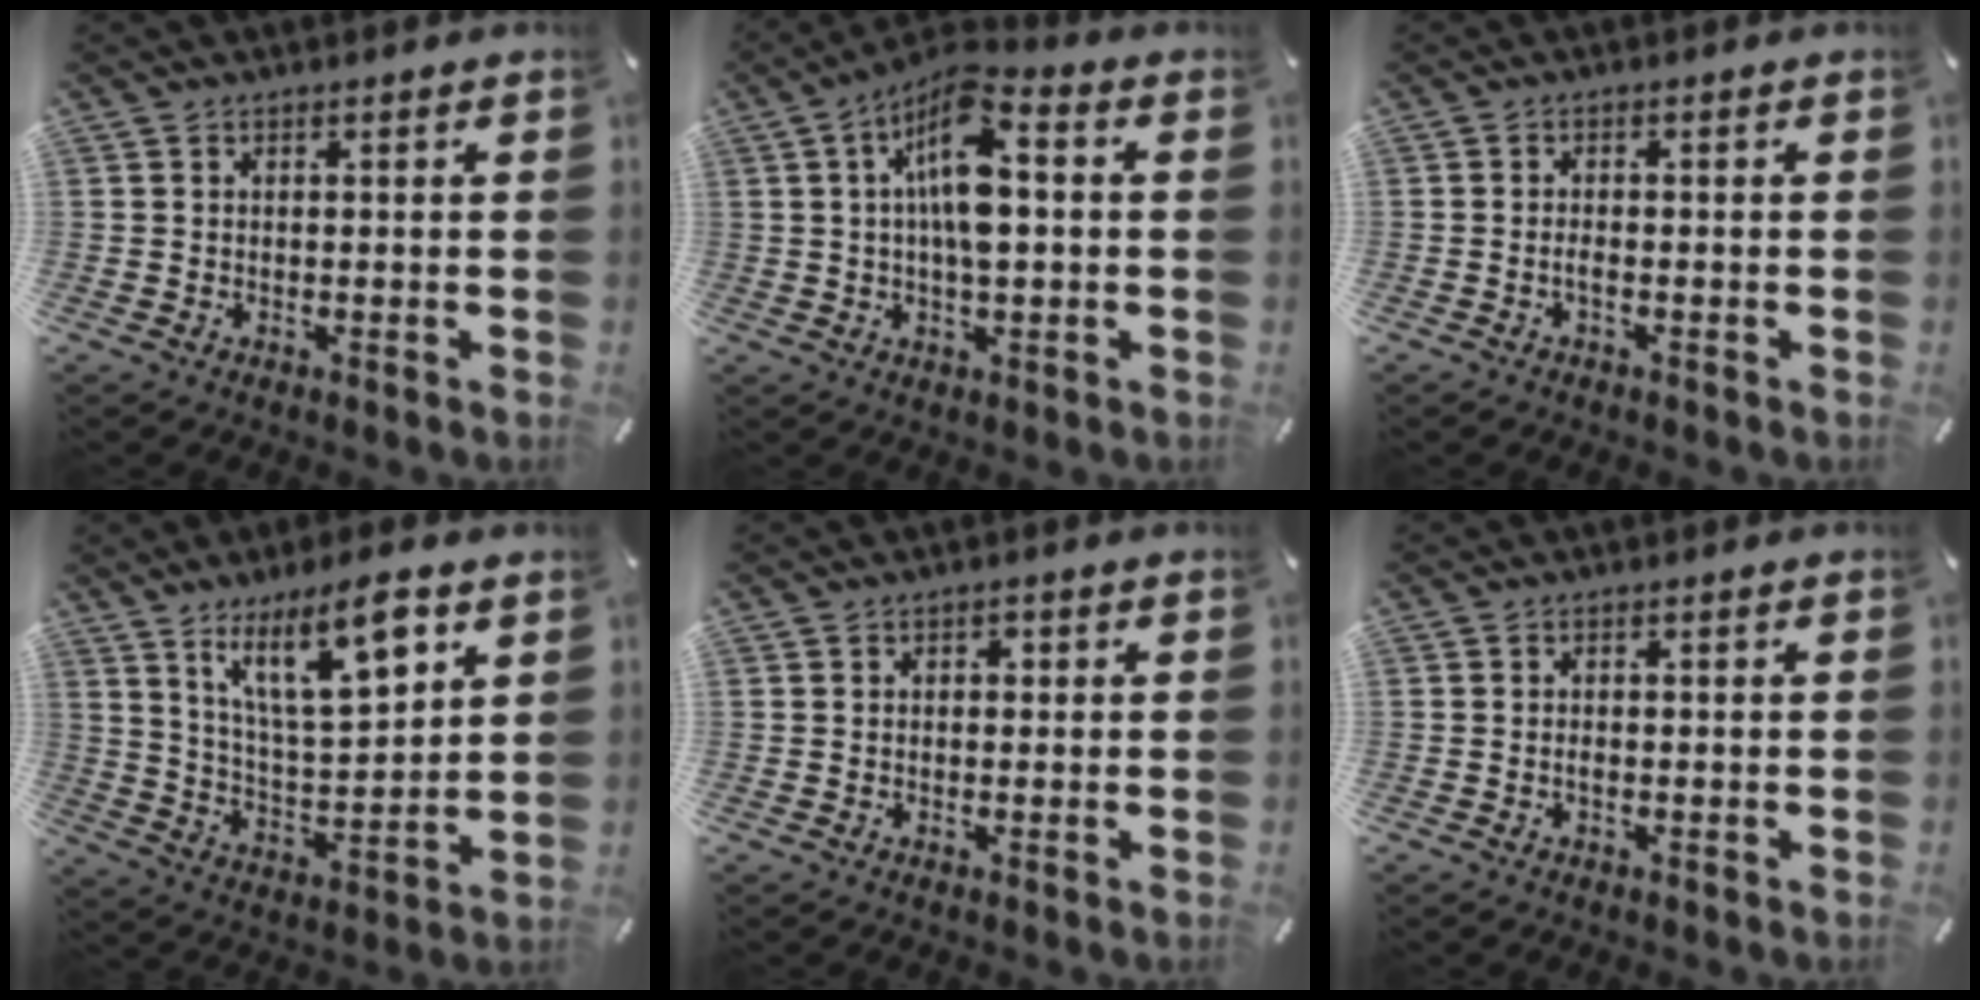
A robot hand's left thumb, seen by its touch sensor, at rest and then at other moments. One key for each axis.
{"total": 11.8, "fx": 1.8, "fy": 5.0, "fz": 10.6, "tx": -0.204, "ty": -0.004, "tz": 0.029}
{"total": 1.5, "fx": -0.8, "fy": 0.4, "fz": 1.2, "tx": -0.024, "ty": 0.001, "tz": -0.014}
{"total": 15.6, "fx": 9.6, "fy": 5.4, "fz": 10.9, "tx": -0.177, "ty": -0.044, "tz": 0.161}
{"total": 1.2, "fx": 0.1, "fy": 0.9, "fz": 0.7, "tx": -0.016, "ty": 0.006, "tz": 0.000}
{"total": 1.0, "fx": -0.4, "fy": 0.4, "fz": 0.8, "tx": -0.018, "ty": -0.001, "tz": -0.008}